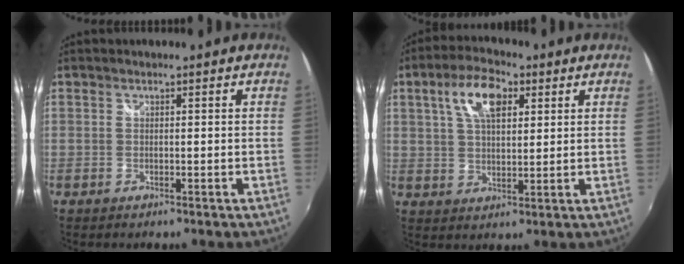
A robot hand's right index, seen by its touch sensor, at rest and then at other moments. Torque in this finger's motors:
{"motor_torque": [0.26, 0.22, 0.45, 0.12]}